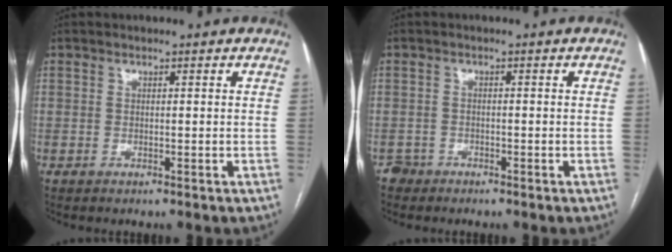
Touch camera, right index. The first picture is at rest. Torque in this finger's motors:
{"motor_torque": [-0.05, 0.00, 0.00, -0.01]}